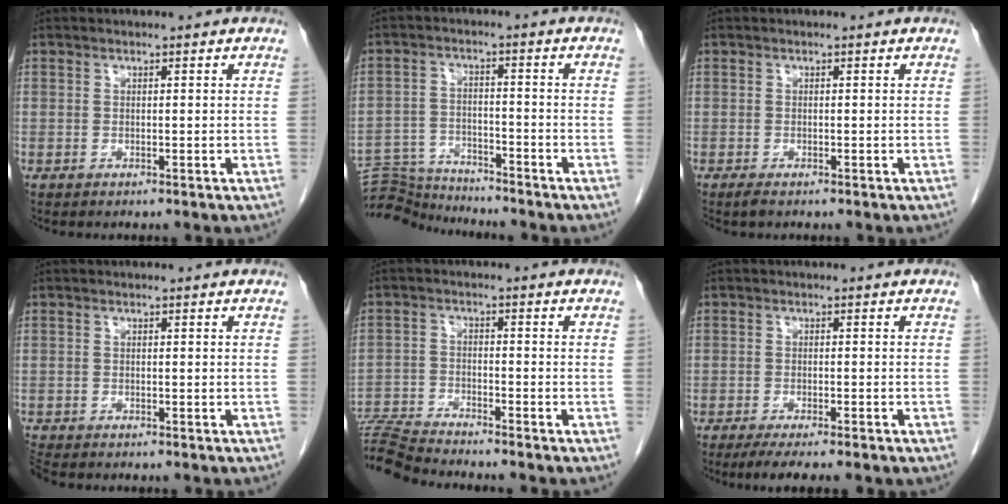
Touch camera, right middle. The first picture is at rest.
{"total": 8.7, "force": [-8.7, 0.7, 0.3], "torque": [-0.006, 0.005, -0.151]}
{"total": 0.9, "force": [-0.7, 0.2, 0.6], "torque": [-0.019, -0.004, -0.013]}
{"total": 1.3, "force": [-1.3, -0.1, 0.1], "torque": [-0.009, -0.008, -0.026]}
{"total": 8.7, "force": [-8.5, -1.1, 1.7], "torque": [-0.029, -0.007, -0.153]}
{"total": 7.3, "force": [-5.6, 1.0, 4.6], "torque": [-0.056, -0.013, -0.078]}